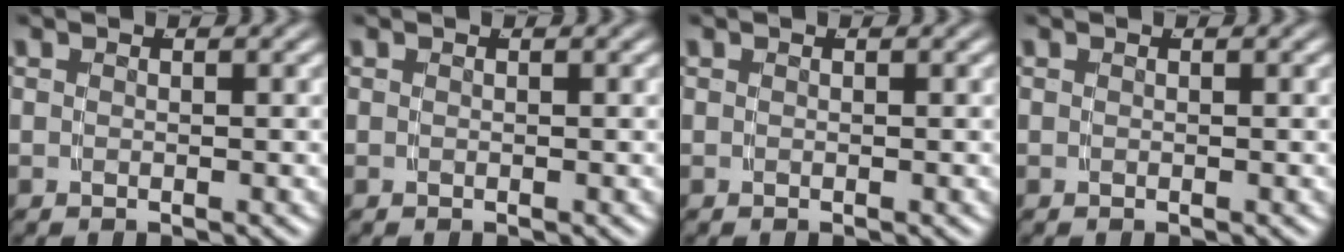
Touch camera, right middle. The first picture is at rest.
{"total": 0.0}
{"total": 0.0}
{"total": 0.0}